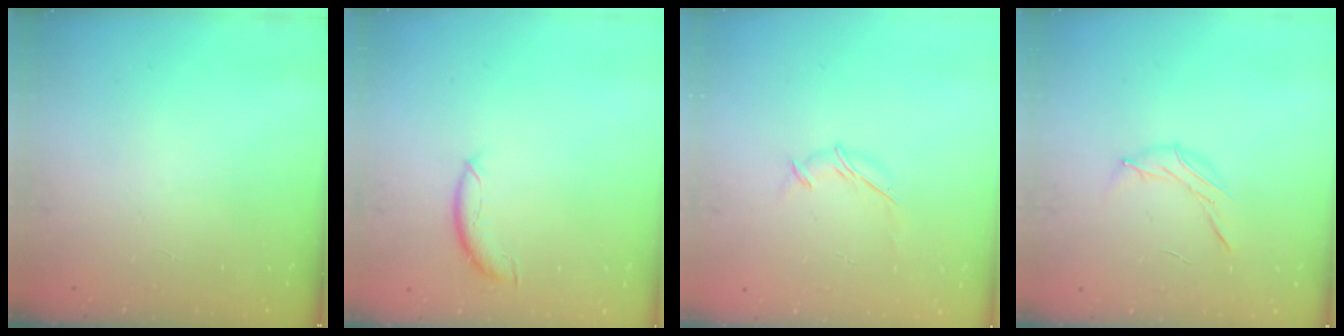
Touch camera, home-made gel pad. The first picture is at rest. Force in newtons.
{"total": 7.8, "press": 7.8, "slide": 0.5}
{"total": 5.6, "press": 5.6, "slide": 0.2}
{"total": 7.0, "press": 6.9, "slide": 1.4}